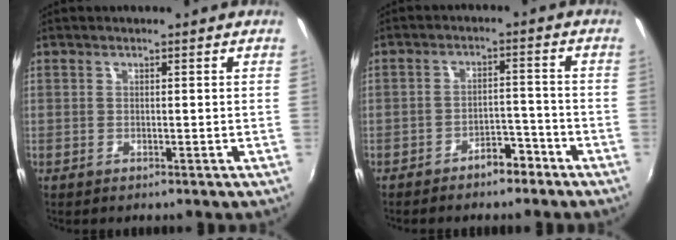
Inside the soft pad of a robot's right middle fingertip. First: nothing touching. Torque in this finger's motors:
{"motor_torque": [1.00, -1.14, 0.15, 0.08]}